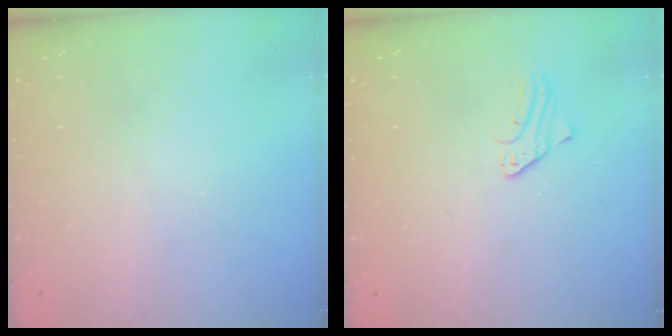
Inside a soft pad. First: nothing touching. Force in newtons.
{"total": 1.9, "press": 1.9, "slide": 0.3}